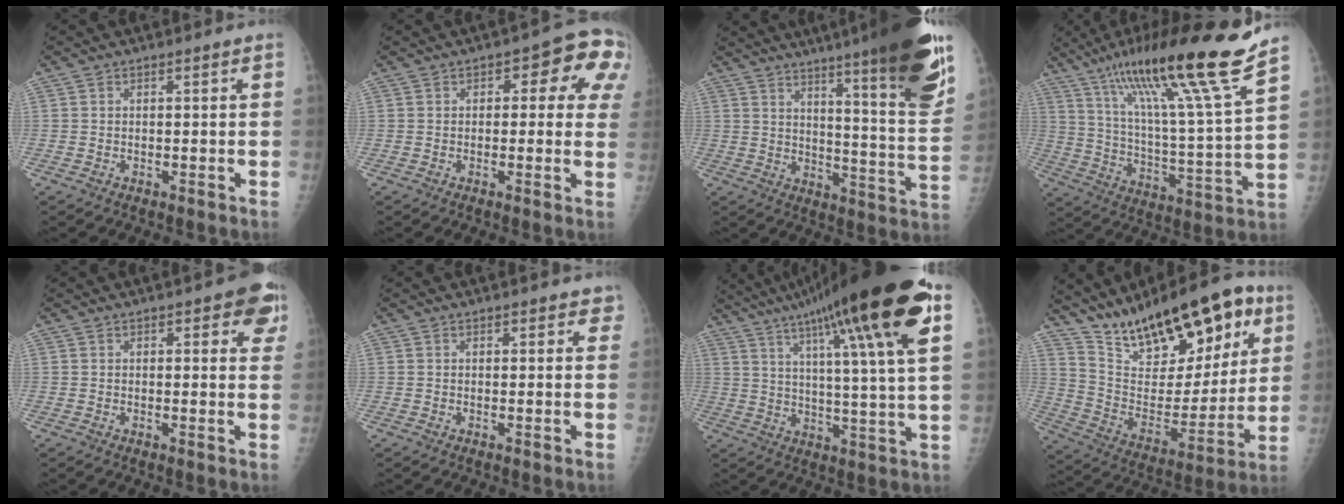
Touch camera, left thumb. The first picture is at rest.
{"total": 10.3, "force": [2.7, 5.3, 8.4], "torque": [-0.046, 0.015, 0.021]}
{"total": 25.0, "force": [16.3, 2.3, 18.9], "torque": [-0.251, -0.082, 0.227]}
{"total": 23.5, "force": [16.3, 0.5, 16.9], "torque": [-0.261, -0.069, 0.274]}
{"total": 6.8, "force": [3.4, 2.7, 5.2], "torque": [-0.031, -0.008, 0.031]}
{"total": 2.5, "force": [1.8, 1.2, 1.3], "torque": [0.010, -0.003, 0.015]}
{"total": 26.5, "force": [14.0, 2.8, 22.4], "torque": [-0.350, -0.015, 0.205]}
{"total": 25.8, "force": [16.2, 10.1, 17.3], "torque": [-0.232, -0.049, 0.274]}